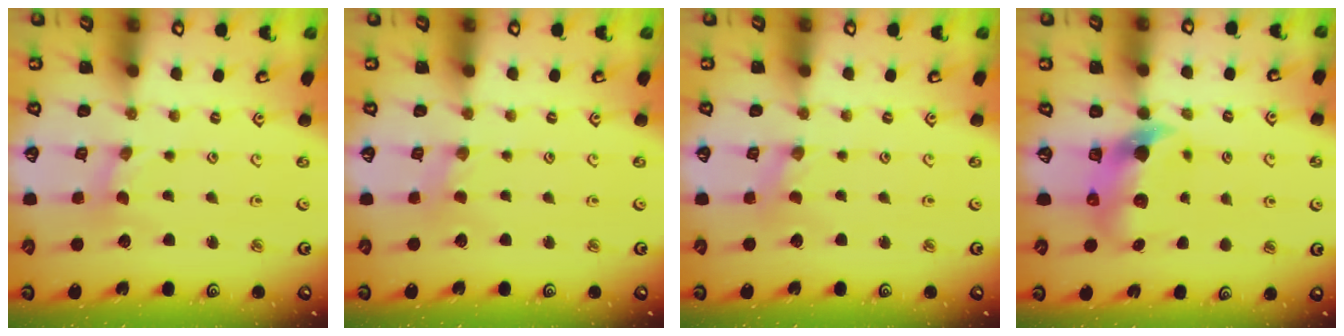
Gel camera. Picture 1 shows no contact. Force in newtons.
{"total": 0.8, "press": 0.8, "slide": 0.2}
{"total": 0.0}
{"total": 7.6, "press": 7.5, "slide": 1.1}